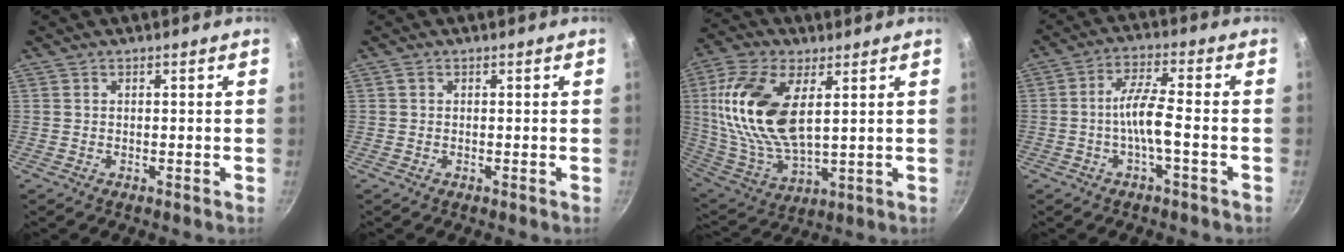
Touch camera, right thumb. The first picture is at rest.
{"total": 0.6, "force": [0.2, 0.5, 0.3], "torque": [-0.007, 0.002, 0.003]}
{"total": 19.7, "force": [4.9, 9.9, 16.3], "torque": [-0.324, -0.019, 0.097]}
{"total": 6.8, "force": [-2.0, 1.2, 6.4], "torque": [-0.128, 0.030, -0.042]}